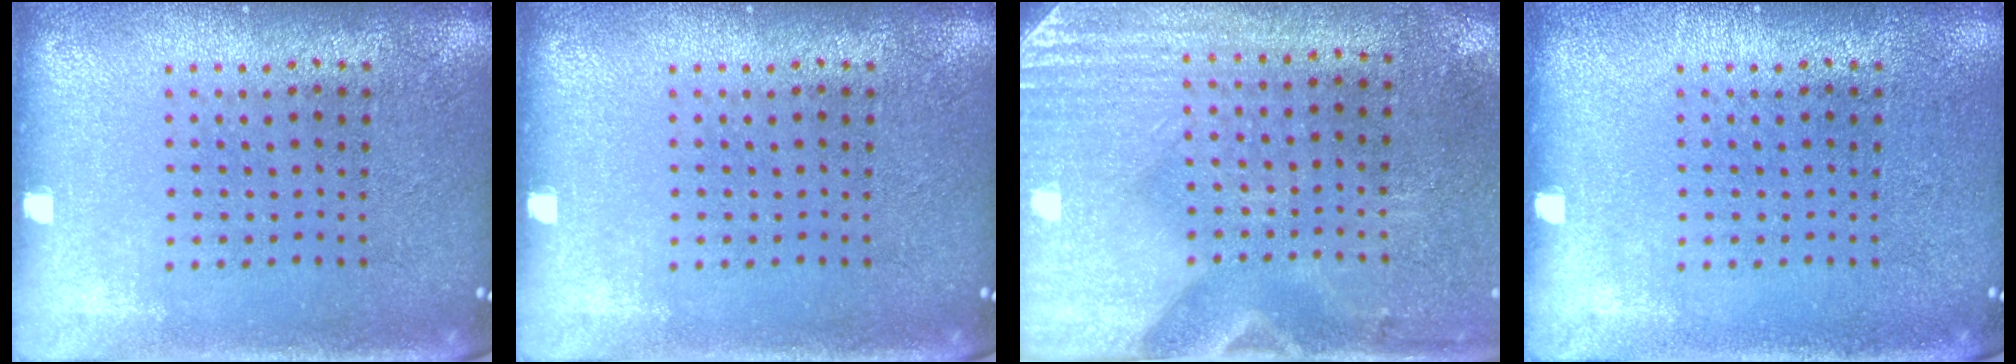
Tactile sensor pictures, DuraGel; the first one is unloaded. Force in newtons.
{"total": 0.0}
{"total": 2.9, "press": 2.5, "slide": 1.5}
{"total": 0.0}